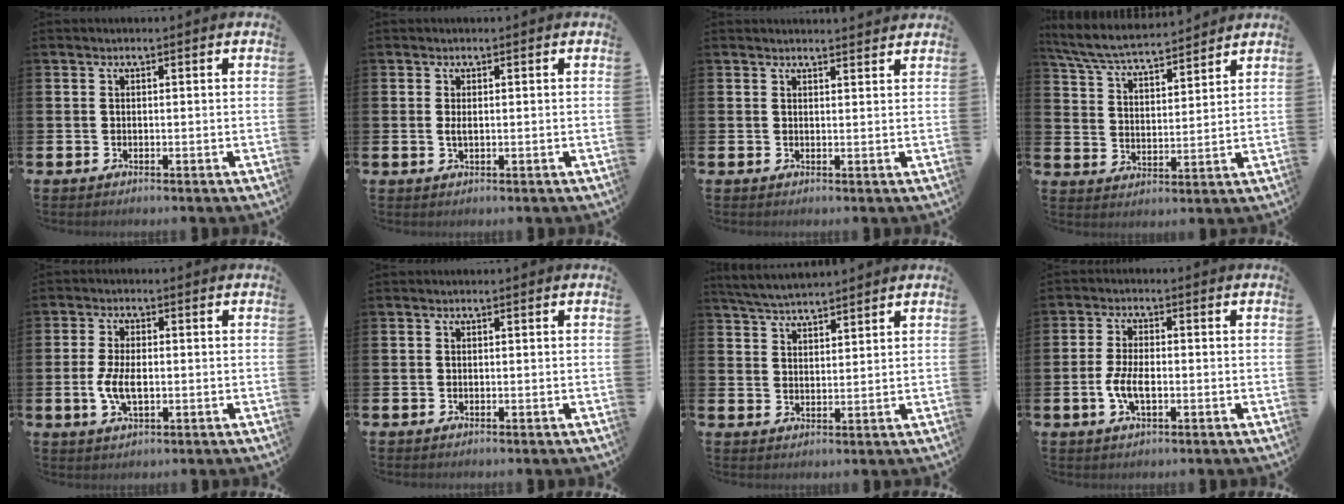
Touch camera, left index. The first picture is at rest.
{"total": 1.1, "force": [0.2, 0.3, 1.0], "torque": [-0.005, -0.004, -0.002]}
{"total": 1.7, "force": [1.7, 0.0, 0.0], "torque": [0.009, -0.012, 0.029]}
{"total": 6.3, "force": [6.0, 0.8, 1.6], "torque": [-0.057, -0.037, 0.104]}
{"total": 4.4, "force": [-0.4, 2.2, 3.8], "torque": [-0.070, 0.000, -0.011]}
{"total": 0.0}
{"total": 4.5, "force": [4.4, 0.3, 0.7], "torque": [-0.031, -0.017, 0.082]}
{"total": 4.5, "force": [-0.9, 2.0, 3.9], "torque": [-0.075, -0.003, -0.020]}